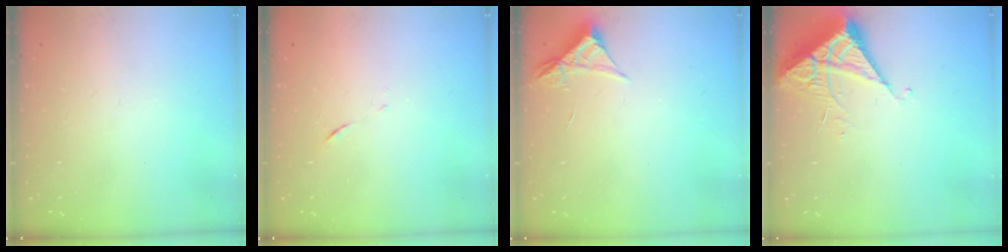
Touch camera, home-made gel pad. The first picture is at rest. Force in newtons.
{"total": 6.7, "press": 6.6, "slide": 0.6}
{"total": 4.2, "press": 4.2, "slide": 0.4}
{"total": 6.3, "press": 6.3, "slide": 0.2}